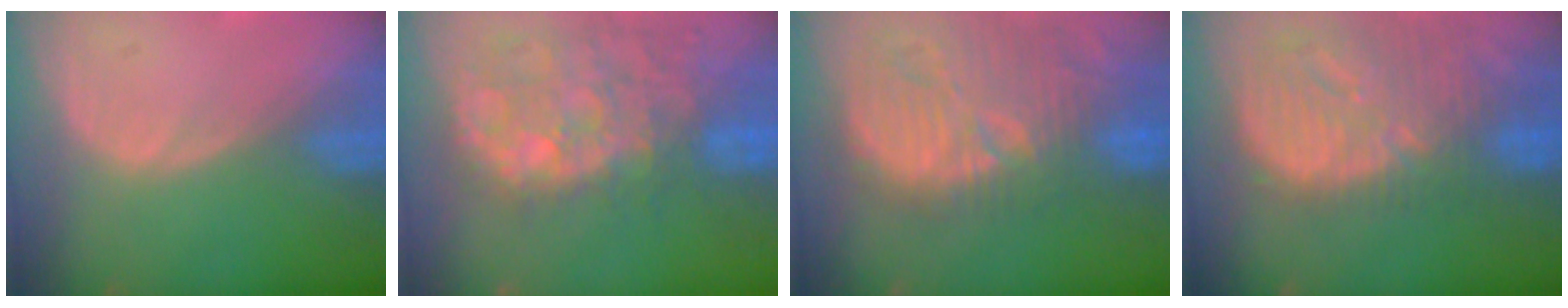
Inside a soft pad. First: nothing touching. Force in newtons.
{"total": 12.9, "press": 11.6, "slide": 5.8}
{"total": 13.9, "press": 12.7, "slide": 5.5}
{"total": 13.3, "press": 11.6, "slide": 6.5}